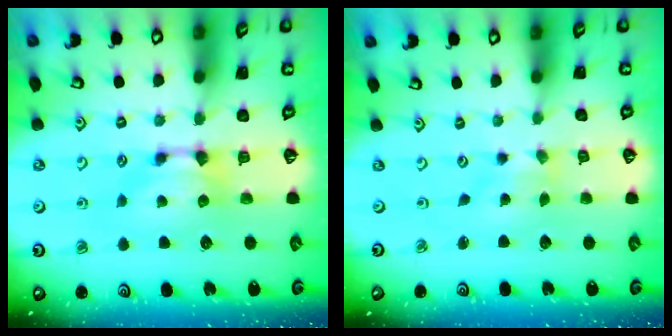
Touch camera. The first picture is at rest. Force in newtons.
{"total": 2.7, "press": 2.6, "slide": 1.0}